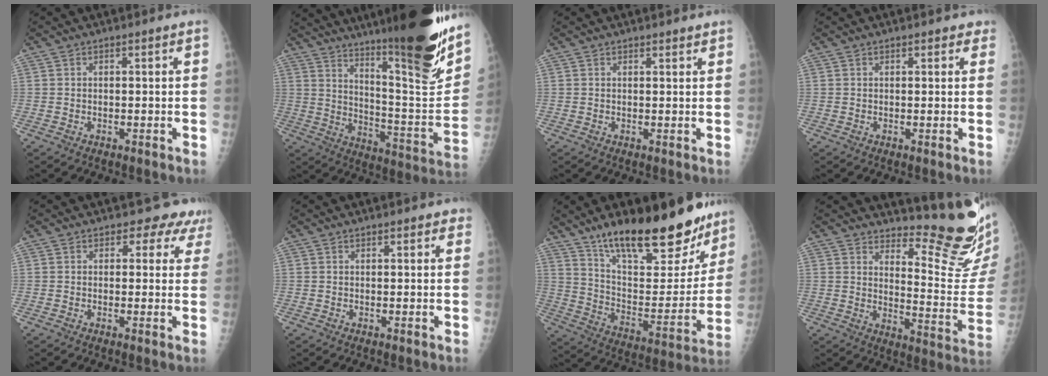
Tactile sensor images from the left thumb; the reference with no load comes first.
{"total": 29.5, "force": [20.7, 4.4, 20.6], "torque": [-0.291, -0.117, 0.303]}
{"total": 1.4, "force": [1.3, 0.4, 0.3], "torque": [0.003, -0.006, 0.018]}
{"total": 2.0, "force": [1.6, 1.0, 0.7], "torque": [0.012, 0.000, 0.012]}
{"total": 5.8, "force": [4.6, 3.4, 0.7], "torque": [0.034, -0.021, 0.038]}
{"total": 1.8, "force": [1.5, 0.8, 0.7], "torque": [0.006, 0.000, 0.013]}
{"total": 28.1, "force": [20.1, 9.6, 17.1], "torque": [-0.216, -0.087, 0.316]}
{"total": 17.0, "force": [14.7, 2.9, 8.1], "torque": [-0.081, -0.173, 0.188]}